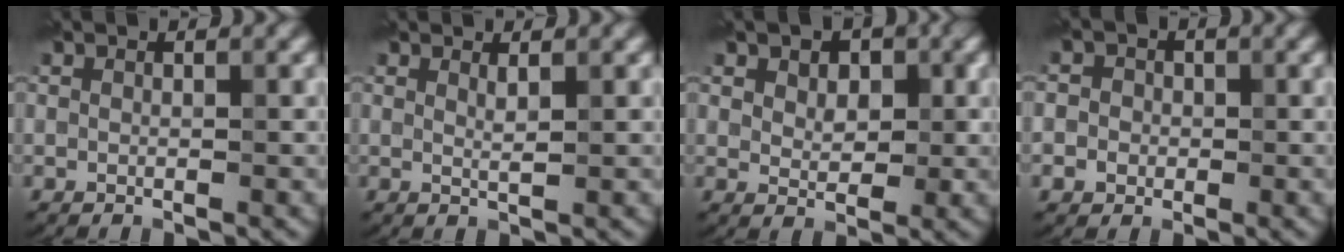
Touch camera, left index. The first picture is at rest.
{"total": 1.0, "force": [0.6, 0.2, 0.7], "torque": [-0.010, -0.003, 0.010]}
{"total": 4.3, "force": [1.9, 2.8, 2.5], "torque": [-0.036, 0.008, 0.017]}
{"total": 2.9, "force": [-0.1, 2.8, 0.9], "torque": [0.012, 0.010, -0.027]}